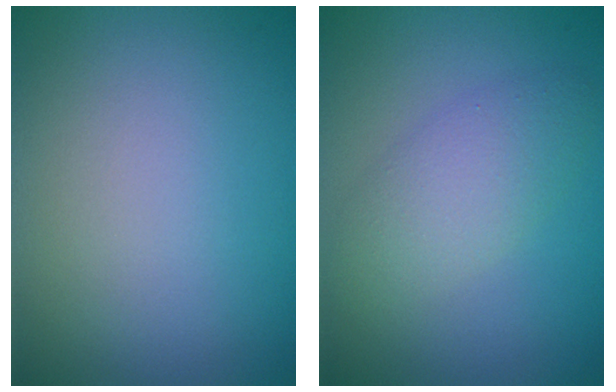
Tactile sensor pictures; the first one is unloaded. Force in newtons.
{"total": 3.3, "press": 3.3, "slide": 0.2}